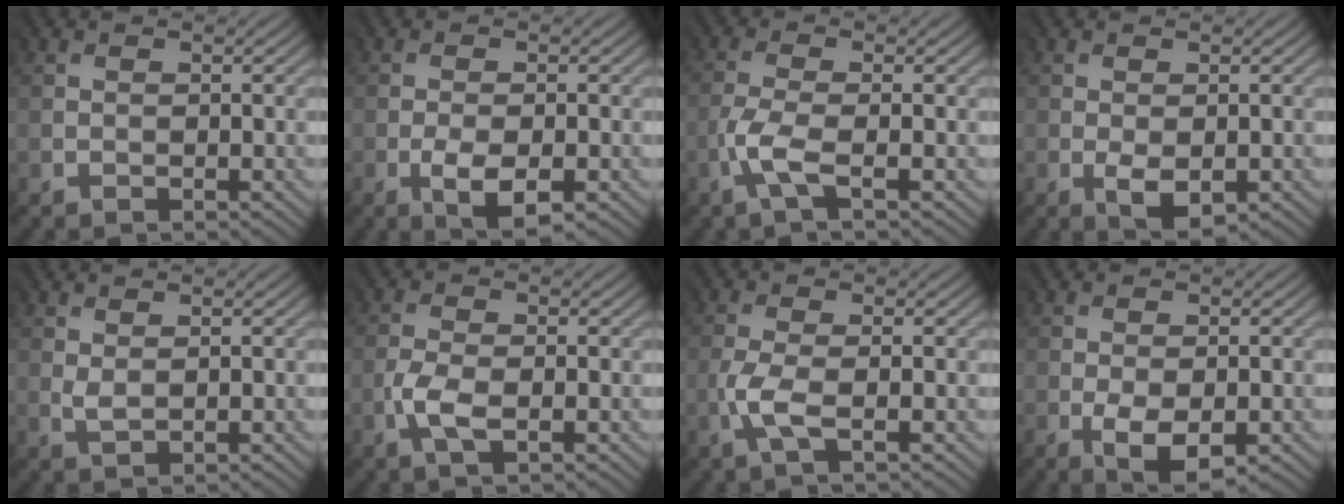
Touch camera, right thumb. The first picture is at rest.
{"total": 4.4, "force": [-2.2, 1.7, 3.4], "torque": [-0.068, -0.009, -0.038]}
{"total": 3.2, "force": [-1.9, 0.3, 2.5], "torque": [-0.064, 0.001, -0.050]}
{"total": 2.8, "force": [-0.9, 1.4, 2.1], "torque": [-0.048, -0.008, -0.012]}
{"total": 0.9, "force": [0.6, 0.4, 0.6], "torque": [-0.021, -0.002, 0.014]}
{"total": 2.9, "force": [-1.5, 0.9, 2.3], "torque": [-0.060, -0.001, -0.034]}
{"total": 2.8, "force": [-1.4, 0.5, 2.4], "torque": [-0.065, 0.002, -0.034]}
{"total": 4.5, "force": [-1.8, 2.2, 3.5], "torque": [-0.078, -0.010, -0.030]}